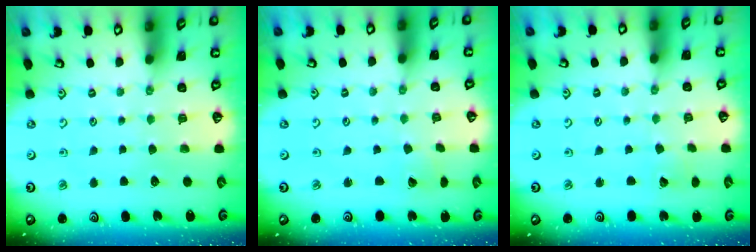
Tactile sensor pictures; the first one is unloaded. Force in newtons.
{"total": 2.0, "press": 2.0, "slide": 0.2}
{"total": 2.7, "press": 2.6, "slide": 0.4}